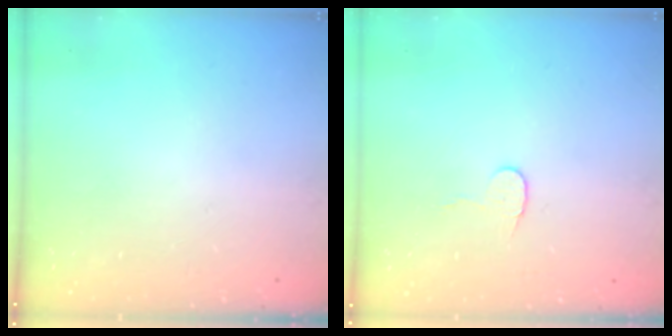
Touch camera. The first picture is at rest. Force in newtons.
{"total": 5.6, "press": 5.6, "slide": 0.5}